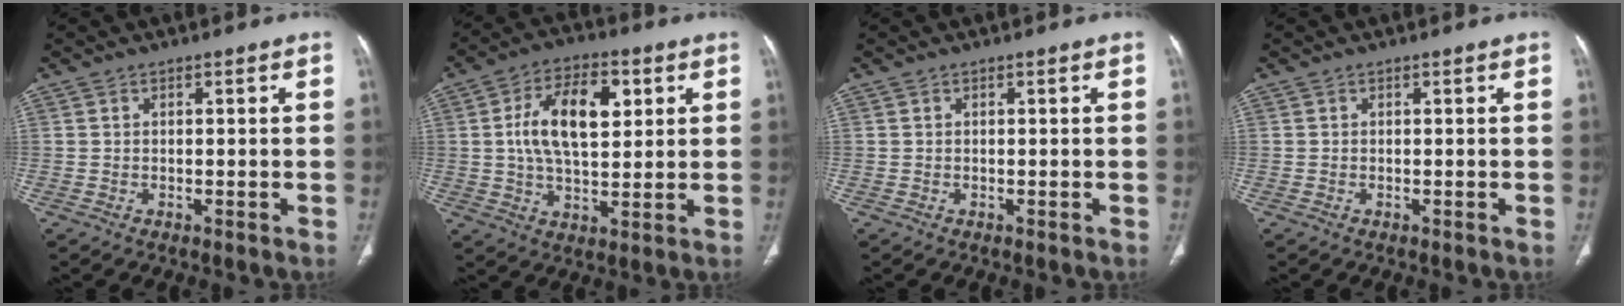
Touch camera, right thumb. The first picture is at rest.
{"total": 13.7, "force": [3.2, 7.3, 11.2], "torque": [-0.180, 0.001, 0.054]}
{"total": 0.0}
{"total": 0.0}